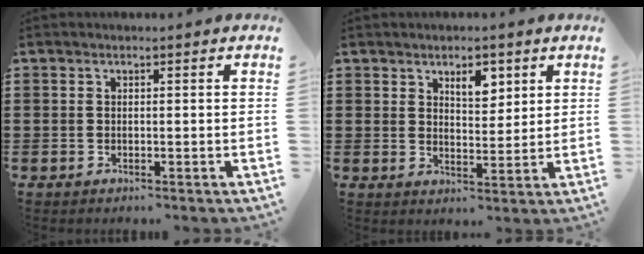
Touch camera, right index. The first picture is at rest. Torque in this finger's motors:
{"motor_torque": [0.10, -0.09, 0.09, 0.05]}